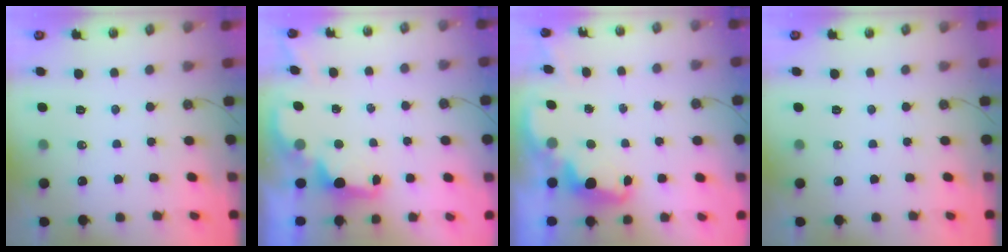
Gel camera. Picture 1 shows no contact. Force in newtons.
{"total": 2.1, "press": 1.9, "slide": 0.8}
{"total": 2.6, "press": 2.6, "slide": 0.5}
{"total": 0.0}